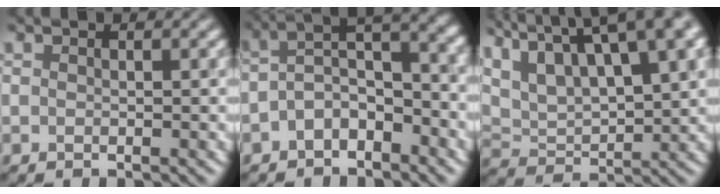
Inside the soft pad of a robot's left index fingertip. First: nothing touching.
{"total": 4.0, "force": [-2.5, 1.1, 2.9], "torque": [-0.068, 0.003, -0.015]}
{"total": 12.0, "force": [7.2, 4.7, 8.3], "torque": [-0.182, 0.014, 0.148]}